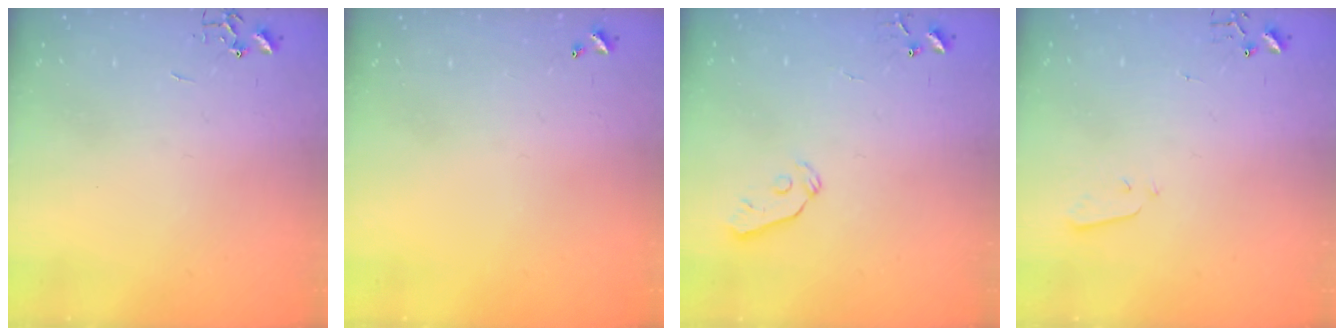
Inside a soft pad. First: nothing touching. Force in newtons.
{"total": 0.0}
{"total": 5.9, "press": 5.8, "slide": 0.7}
{"total": 2.1, "press": 2.1, "slide": 0.3}